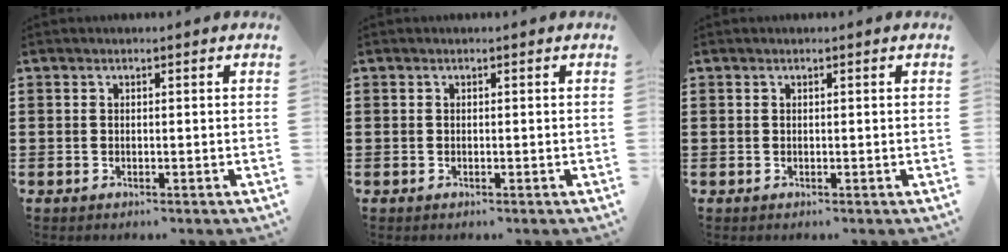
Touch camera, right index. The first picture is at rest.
{"total": 0.0}
{"total": 0.0}